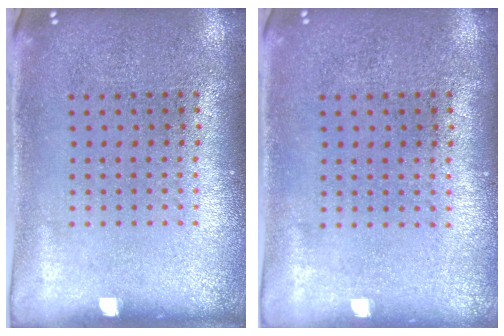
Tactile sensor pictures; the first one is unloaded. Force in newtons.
{"total": 0.0}